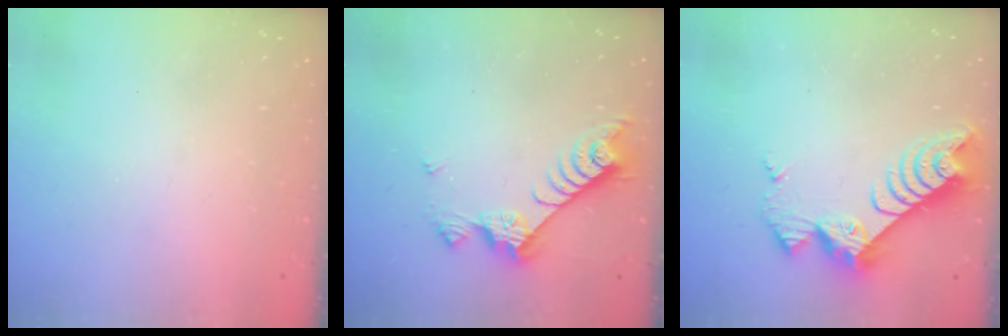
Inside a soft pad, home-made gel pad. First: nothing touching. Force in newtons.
{"total": 8.4, "press": 8.3, "slide": 0.8}
{"total": 9.7, "press": 9.7, "slide": 0.8}